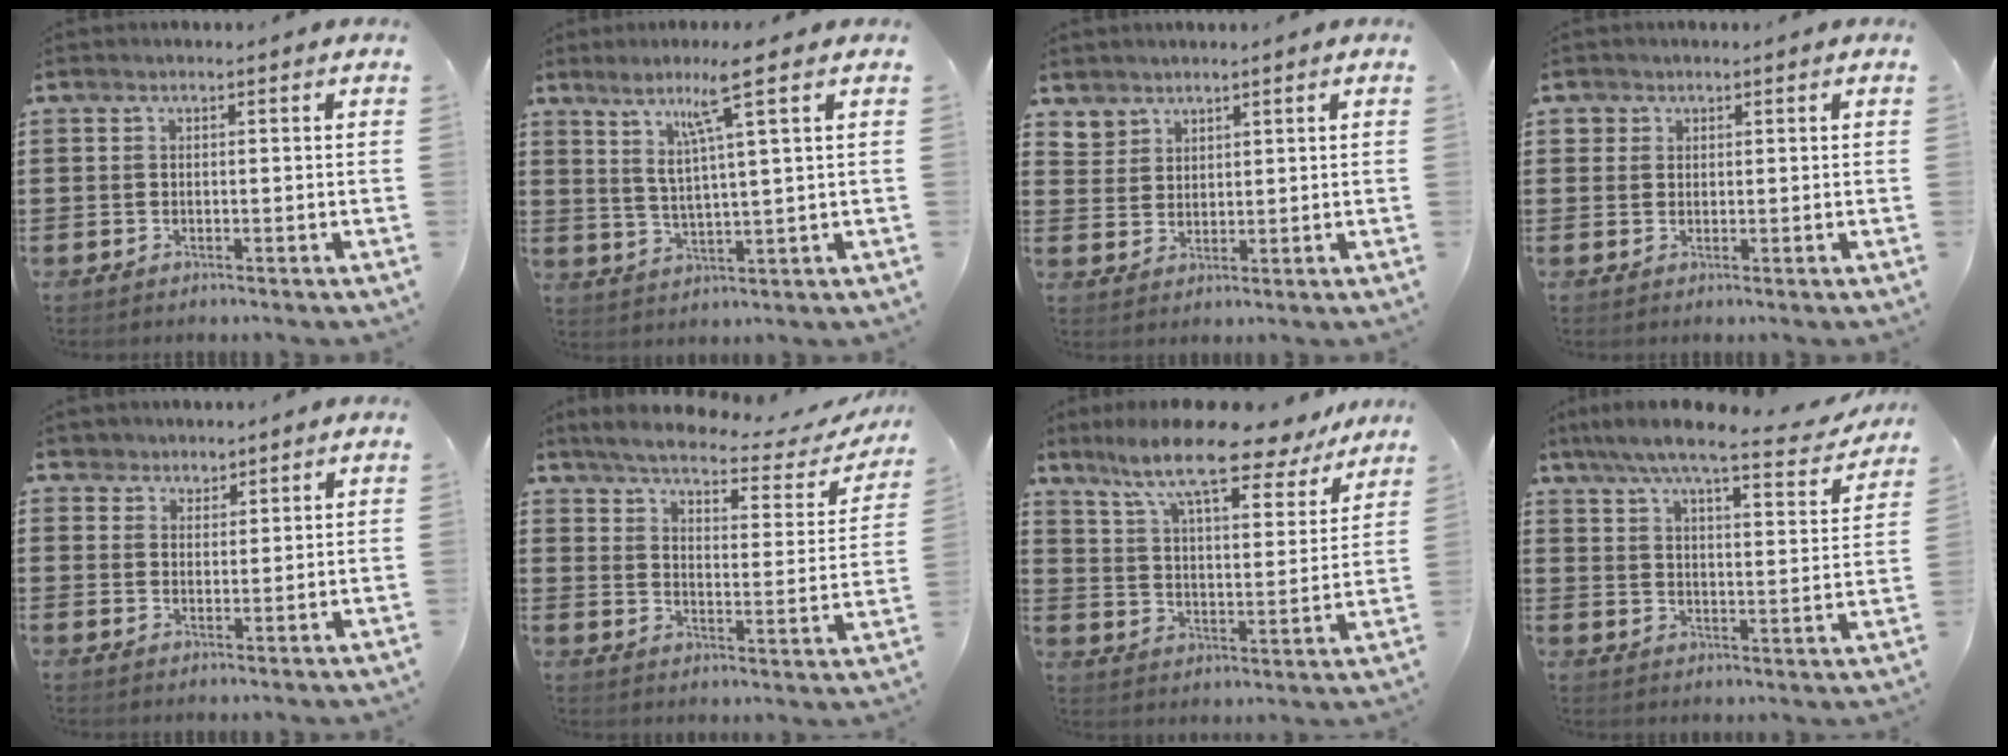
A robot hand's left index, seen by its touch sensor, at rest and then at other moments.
{"total": 7.3, "force": [4.3, -0.5, 6.0], "torque": [-0.126, -0.001, 0.070]}
{"total": 3.3, "force": [2.6, 2.0, -0.2], "torque": [-0.010, 0.002, 0.050]}
{"total": 1.5, "force": [0.9, 1.2, 0.1], "torque": [-0.007, 0.007, 0.016]}
{"total": 2.9, "force": [2.3, 1.7, -0.4], "torque": [-0.006, 0.009, 0.044]}
{"total": 4.3, "force": [3.8, 0.3, 1.9], "torque": [-0.060, -0.027, 0.056]}
{"total": 11.3, "force": [9.2, 1.3, 6.4], "torque": [-0.148, -0.050, 0.153]}
{"total": 7.4, "force": [6.3, 0.4, 3.9], "torque": [-0.100, -0.033, 0.104]}